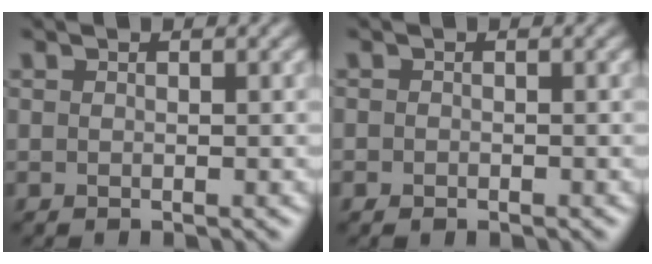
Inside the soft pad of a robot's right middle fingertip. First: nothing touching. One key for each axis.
{"total": 0.6, "fx": -0.4, "fy": 0.4, "fz": 0.3, "tx": -0.002, "ty": -0.004, "tz": -0.007}